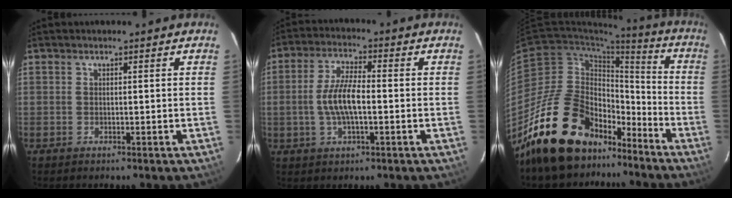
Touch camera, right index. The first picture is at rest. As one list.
[{"total": 7.9, "force": [-1.1, 2.7, 7.4], "torque": [-0.148, 0.005, -0.021]}, {"total": 23.2, "force": [-16.4, 12.1, 10.9], "torque": [-0.210, 0.016, -0.256]}]